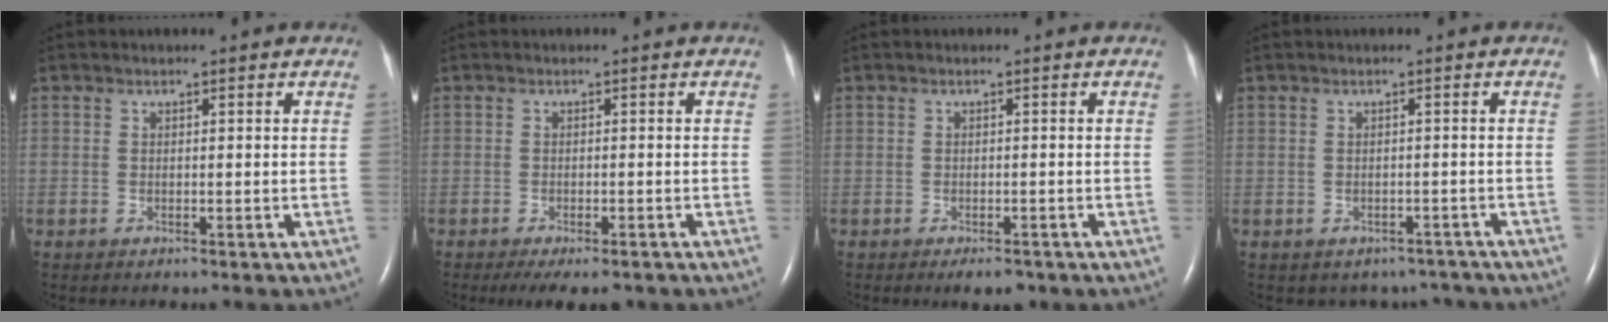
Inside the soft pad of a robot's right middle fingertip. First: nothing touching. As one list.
[{"total": 6.2, "force": [-4.8, 1.6, 3.6], "torque": [-0.040, -0.012, -0.067]}, {"total": 2.5, "force": [-1.7, 0.9, 1.5], "torque": [-0.017, -0.002, -0.018]}, {"total": 5.7, "force": [-4.8, 2.8, 0.8], "torque": [-0.001, 0.017, -0.051]}]